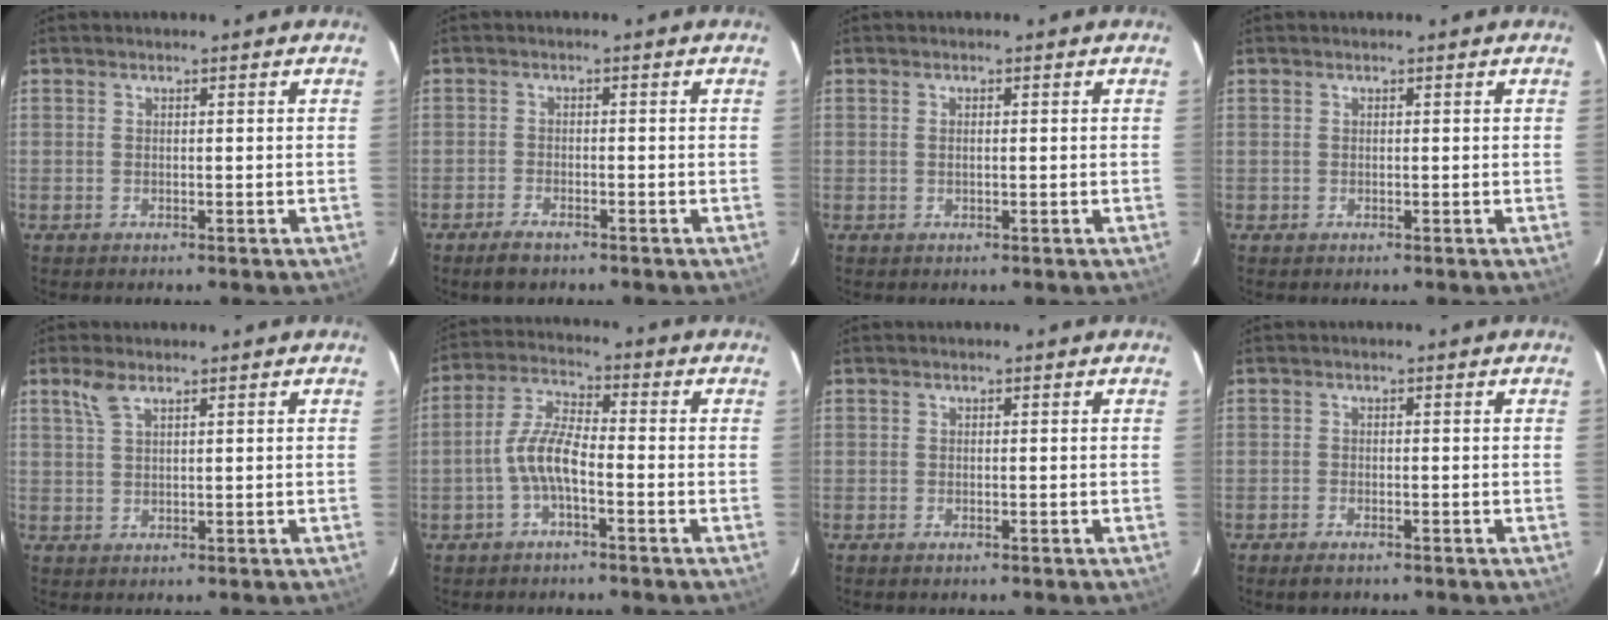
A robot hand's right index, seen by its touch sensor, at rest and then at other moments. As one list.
[{"total": 3.4, "force": [-2.6, 1.3, 1.7], "torque": [-0.048, -0.004, -0.050]}, {"total": 0.7, "force": [0.0, 0.3, 0.7], "torque": [-0.013, 0.002, -0.001]}, {"total": 0.7, "force": [-0.2, 0.7, -0.1], "torque": [0.001, 0.002, -0.003]}, {"total": 2.8, "force": [1.8, 0.9, 1.9], "torque": [-0.040, 0.006, 0.039]}, {"total": 6.5, "force": [-2.6, 1.8, 5.7], "torque": [-0.123, 0.015, -0.052]}, {"total": 0.5, "force": [-0.4, 0.2, 0.2], "torque": [-0.006, -0.001, -0.009]}, {"total": 2.2, "force": [-1.7, 0.9, 1.0], "torque": [-0.027, -0.002, -0.032]}]